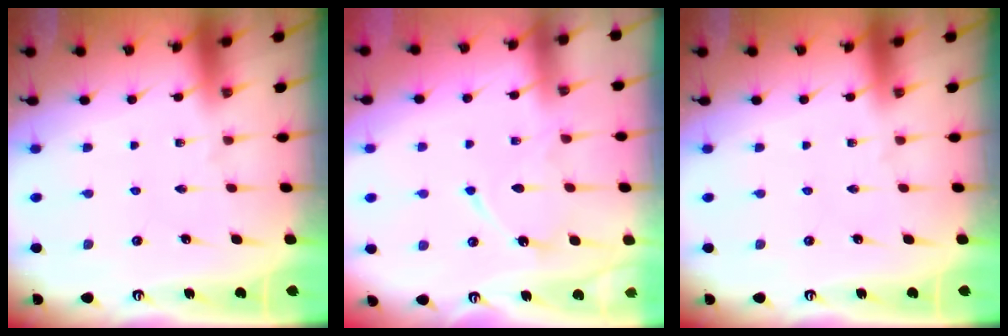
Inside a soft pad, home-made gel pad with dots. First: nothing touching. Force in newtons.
{"total": 10.4, "press": 10.3, "slide": 0.9}
{"total": 0.0}